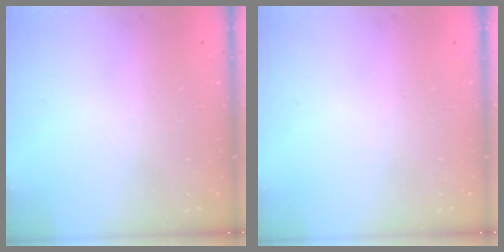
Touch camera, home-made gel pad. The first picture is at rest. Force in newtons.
{"total": 0.0}